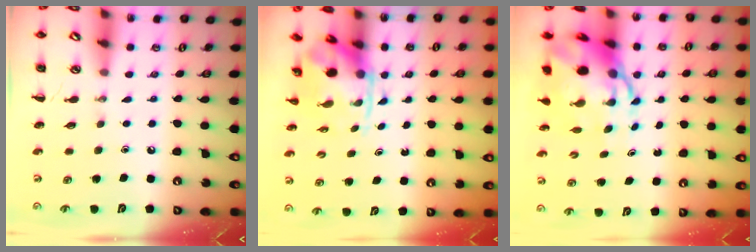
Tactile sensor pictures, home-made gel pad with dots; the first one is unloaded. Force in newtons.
{"total": 3.6, "press": 3.5, "slide": 0.9}
{"total": 11.3, "press": 10.9, "slide": 2.8}